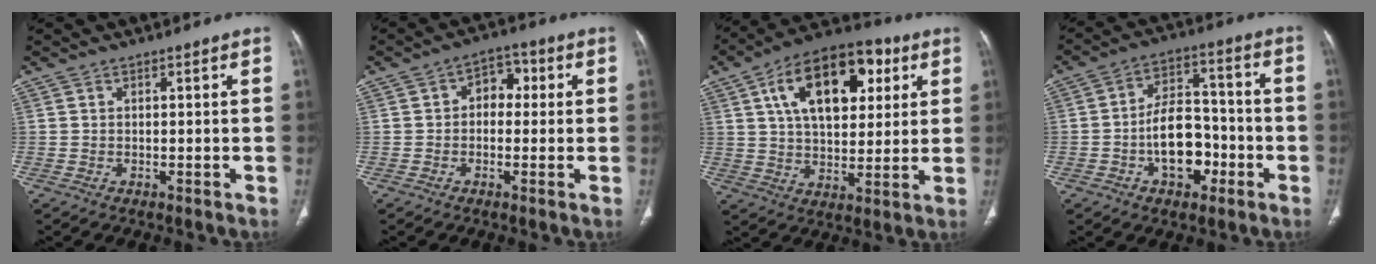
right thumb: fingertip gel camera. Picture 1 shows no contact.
{"total": 5.5, "force": [0.5, 4.0, 3.7], "torque": [-0.023, 0.018, -0.004]}
{"total": 19.3, "force": [6.7, 10.7, 14.5], "torque": [-0.196, 0.000, 0.103]}
{"total": 11.8, "force": [-3.9, 7.5, 8.3], "torque": [-0.104, 0.043, -0.064]}